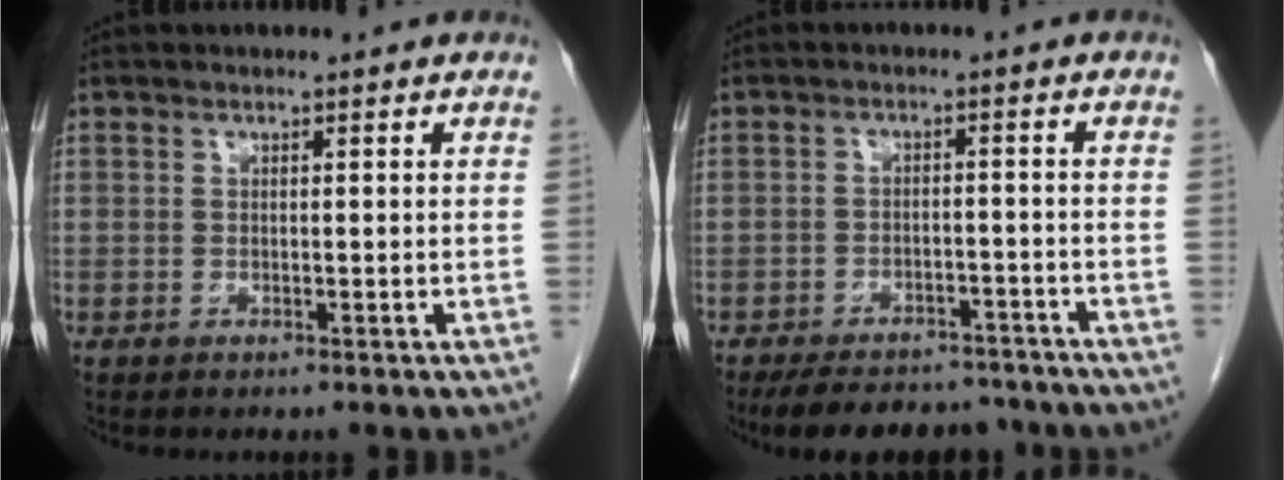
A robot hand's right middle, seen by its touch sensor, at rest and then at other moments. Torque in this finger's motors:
{"motor_torque": [1.08, -0.86, 0.15, 0.02]}